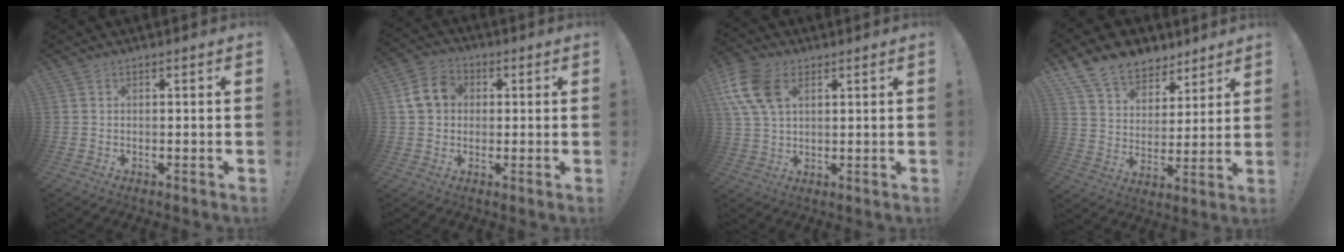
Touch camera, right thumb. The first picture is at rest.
{"total": 9.3, "force": [2.0, 7.8, 4.6], "torque": [-0.073, 0.015, 0.046]}
{"total": 13.6, "force": [5.0, 8.9, 8.9], "torque": [-0.184, -0.007, 0.098]}
{"total": 13.6, "force": [10.1, 8.1, 4.2], "torque": [-0.078, -0.068, 0.194]}